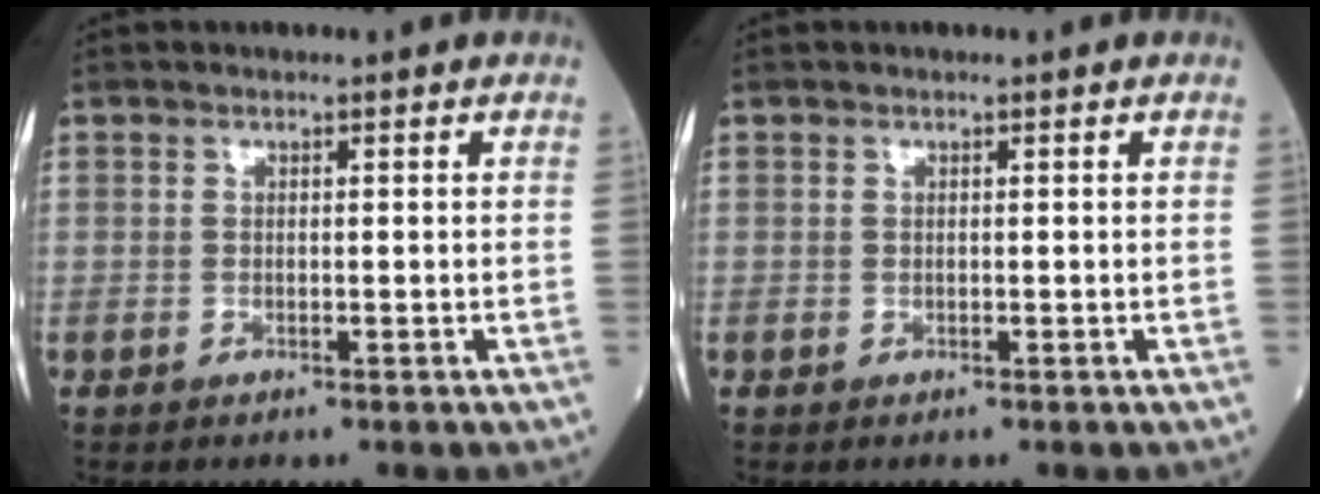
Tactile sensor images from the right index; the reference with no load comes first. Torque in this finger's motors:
{"motor_torque": [-0.02, -0.01, -0.01, -0.01]}